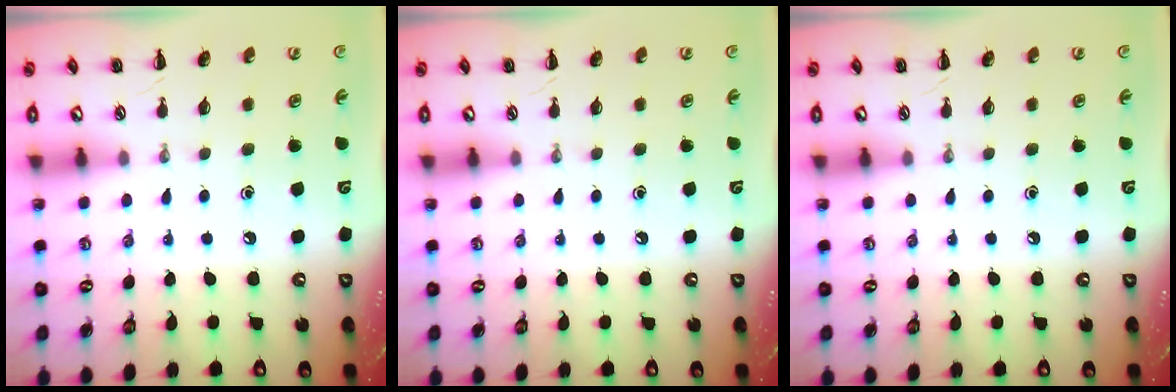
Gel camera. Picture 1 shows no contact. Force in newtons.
{"total": 0.0}
{"total": 0.0}